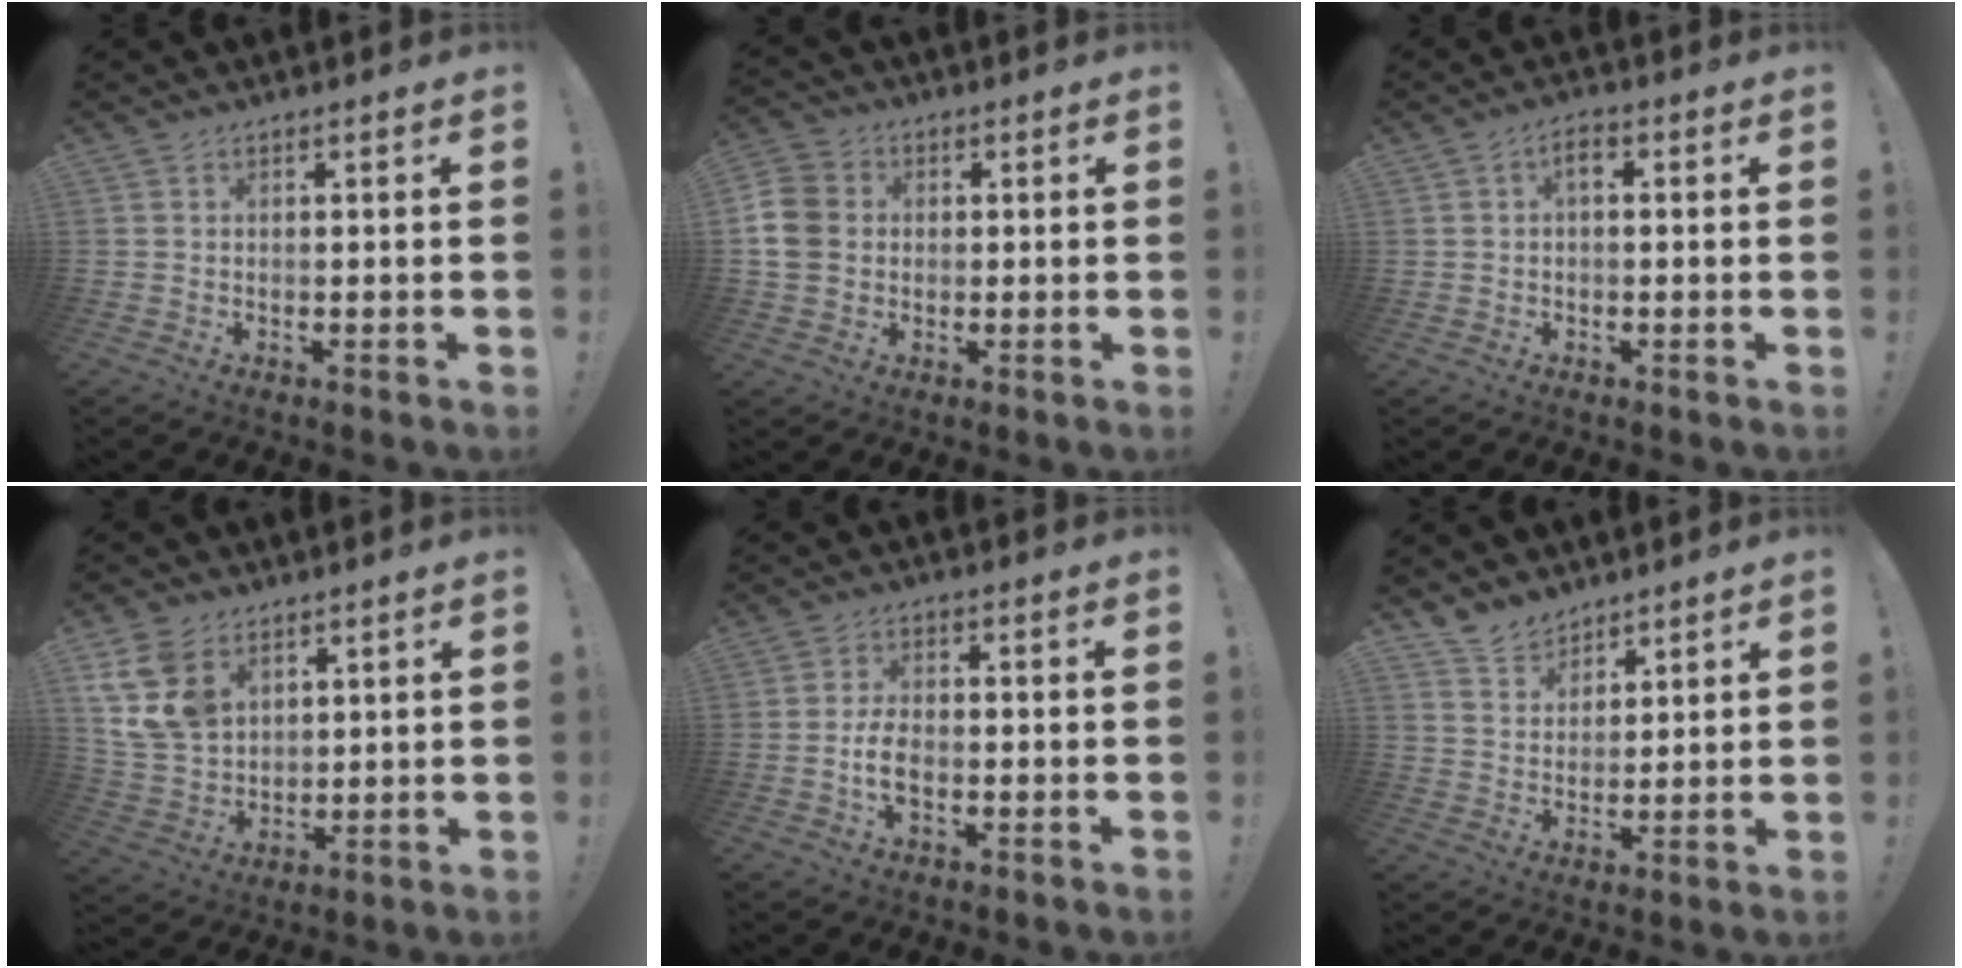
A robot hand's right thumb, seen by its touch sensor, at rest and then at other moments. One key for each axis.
{"total": 9.3, "fx": 0.4, "fy": 7.9, "fz": 4.9, "tx": -0.106, "ty": 0.012, "tz": 0.011}
{"total": 3.1, "fx": 0.4, "fy": 2.3, "fz": 2.1, "tx": -0.028, "ty": 0.002, "tz": 0.004}
{"total": 13.0, "fx": 6.3, "fy": 9.3, "fz": 6.5, "tx": -0.131, "ty": -0.028, "tz": 0.130}
{"total": 5.6, "fx": -1.7, "fy": 2.7, "fz": 4.6, "tx": -0.092, "ty": -0.001, "tz": -0.030}
{"total": 6.9, "fx": 5.8, "fy": 3.7, "fz": 0.4, "tx": -0.018, "ty": -0.039, "tz": 0.115}